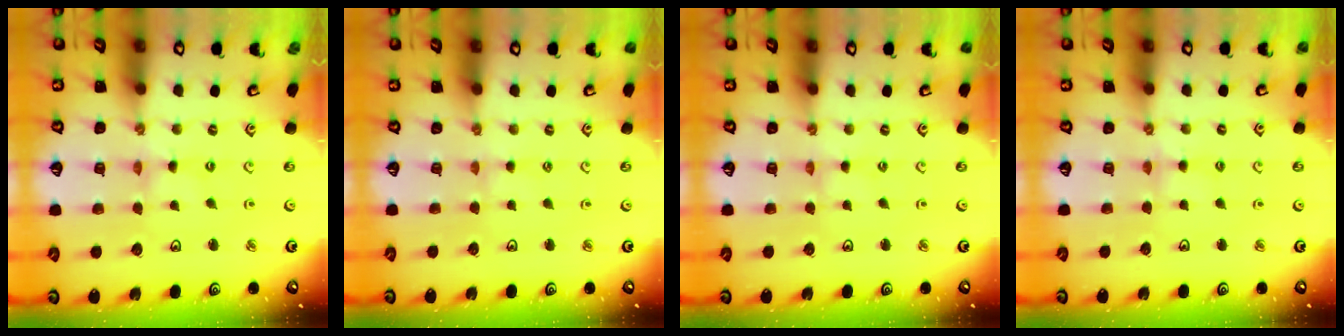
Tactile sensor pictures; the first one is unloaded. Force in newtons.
{"total": 0.0}
{"total": 0.0}
{"total": 3.7, "press": 3.7, "slide": 0.5}